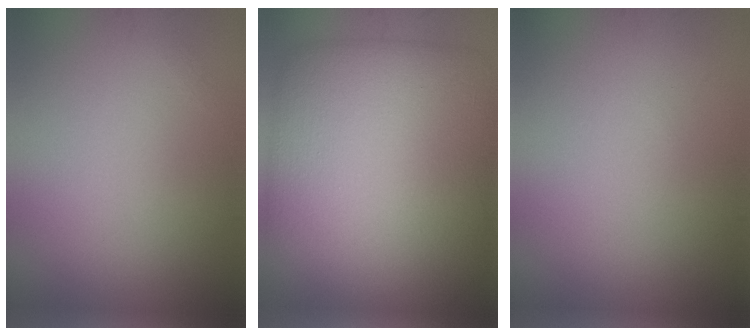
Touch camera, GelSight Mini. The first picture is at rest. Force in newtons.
{"total": 16.6, "press": 16.6, "slide": 0.4}
{"total": 0.0}